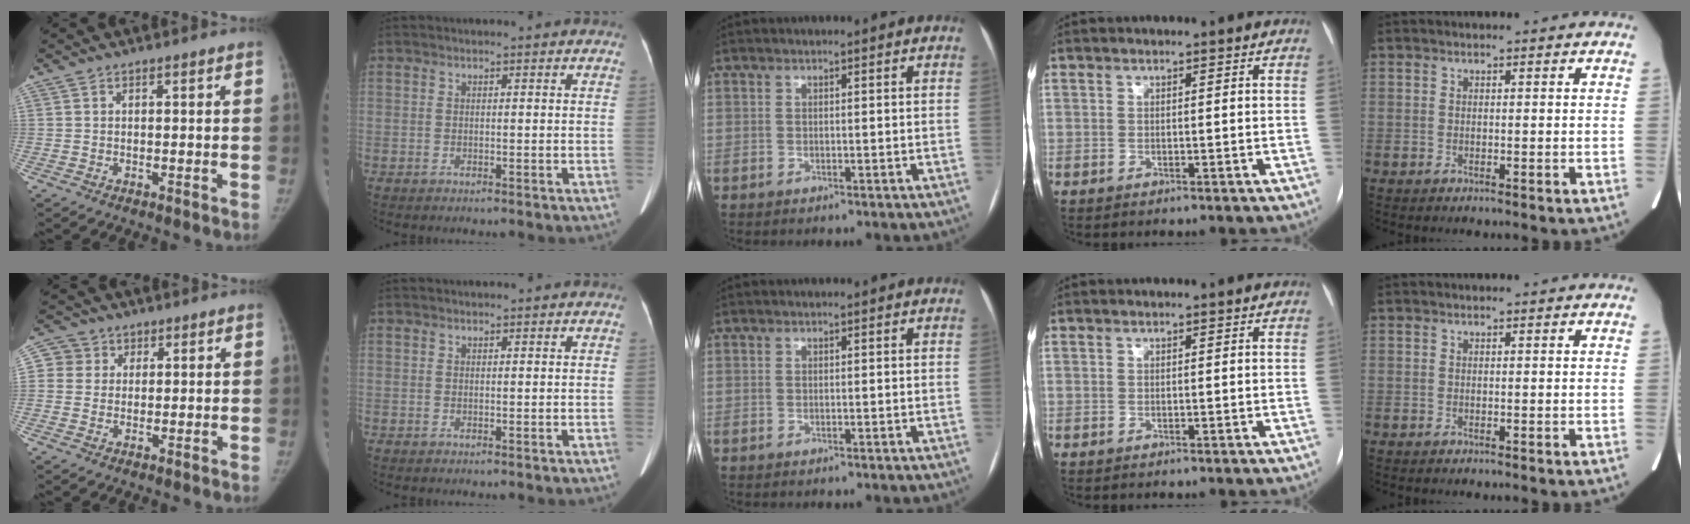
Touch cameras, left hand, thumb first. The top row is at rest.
{"thumb": {"total": 3.9, "force": [1.2, 3.7, 0.1], "torque": [0.019, 0.002, 0.018]}, "index": {"total": 0.7, "force": [0.6, 0.1, 0.2], "torque": [-0.007, 0.003, 0.011]}}